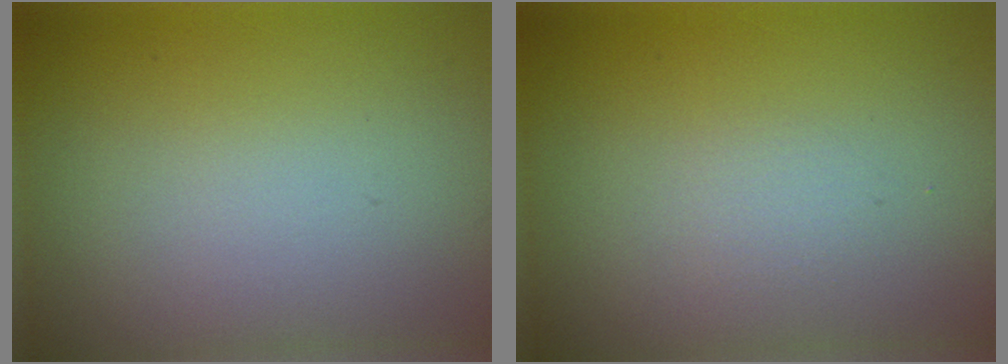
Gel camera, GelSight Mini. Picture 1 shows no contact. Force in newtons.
{"total": 0.7, "press": 0.7, "slide": 0.1}